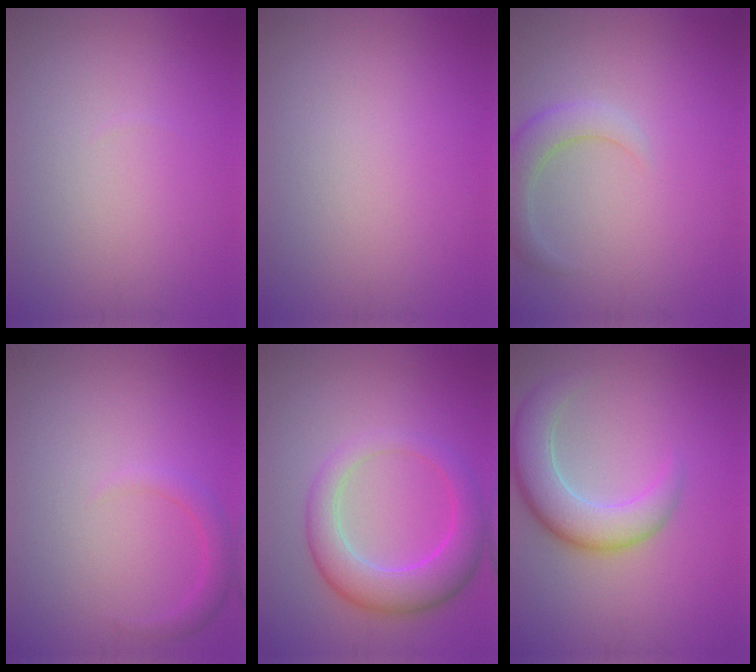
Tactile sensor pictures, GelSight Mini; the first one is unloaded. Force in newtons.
{"total": 0.0}
{"total": 3.0, "press": 3.0, "slide": 0.3}
{"total": 1.6, "press": 1.6, "slide": 0.1}
{"total": 5.8, "press": 5.8, "slide": 0.5}
{"total": 5.9, "press": 5.9, "slide": 0.6}